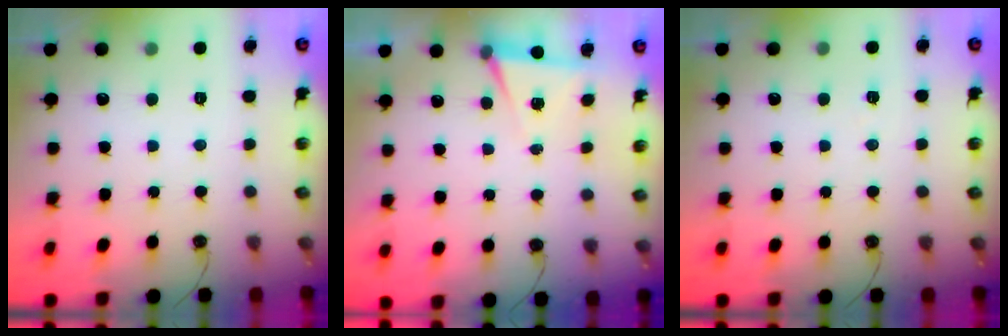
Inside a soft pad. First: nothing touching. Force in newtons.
{"total": 5.1, "press": 2.5, "slide": 4.5}
{"total": 4.5, "press": 1.6, "slide": 4.2}